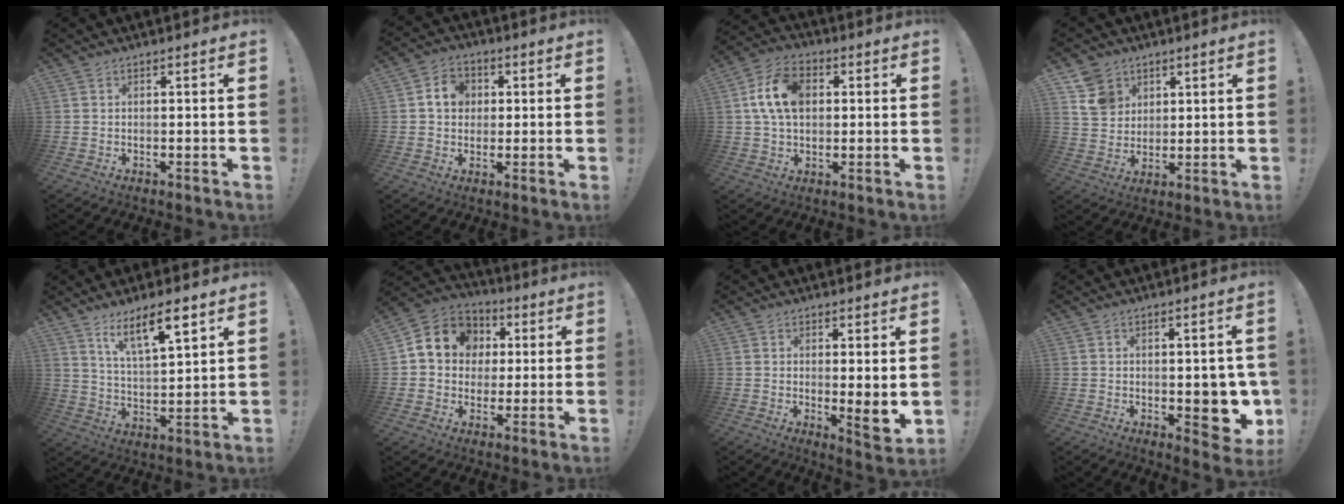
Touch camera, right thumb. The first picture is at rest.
{"total": 7.7, "force": [1.5, 6.6, 3.7], "torque": [-0.065, 0.013, 0.031]}
{"total": 12.8, "force": [2.3, 8.7, 9.1], "torque": [-0.173, 0.018, 0.050]}
{"total": 9.6, "force": [5.3, 7.6, 2.7], "torque": [-0.047, -0.024, 0.110]}
{"total": 11.7, "force": [7.7, 2.7, 8.4], "torque": [-0.138, -0.039, 0.127]}
{"total": 11.9, "force": [2.9, 10.5, 4.9], "torque": [-0.068, -0.003, 0.061]}
{"total": 5.3, "force": [1.5, 0.7, 5.1], "torque": [-0.050, -0.031, 0.028]}
{"total": 11.3, "force": [-1.5, 6.0, 9.4], "torque": [-0.087, -0.006, -0.013]}